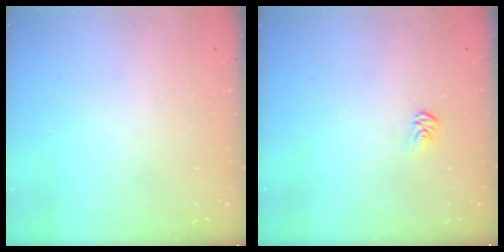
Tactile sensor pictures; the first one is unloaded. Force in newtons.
{"total": 2.9, "press": 2.9, "slide": 0.2}